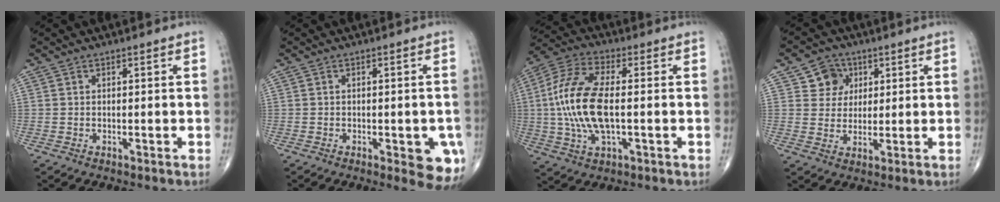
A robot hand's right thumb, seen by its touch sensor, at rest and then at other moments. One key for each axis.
{"total": 7.9, "fx": -2.6, "fy": 2.9, "fz": 6.8, "tx": -0.057, "ty": -0.006, "tz": -0.027}
{"total": 15.5, "fx": -0.4, "fy": 6.5, "fz": 14.1, "tx": -0.311, "ty": 0.016, "tz": -0.008}
{"total": 6.2, "fx": 2.5, "fy": 5.4, "fz": 1.4, "tx": 0.010, "ty": -0.005, "tz": 0.040}